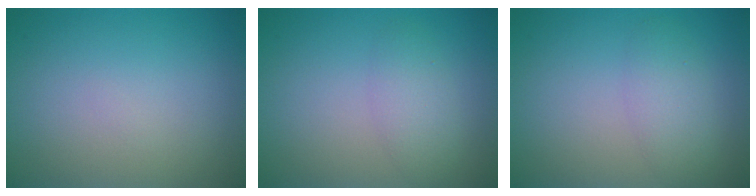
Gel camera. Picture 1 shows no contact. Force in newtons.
{"total": 2.2, "press": 2.2, "slide": 0.1}
{"total": 2.5, "press": 2.5, "slide": 0.0}